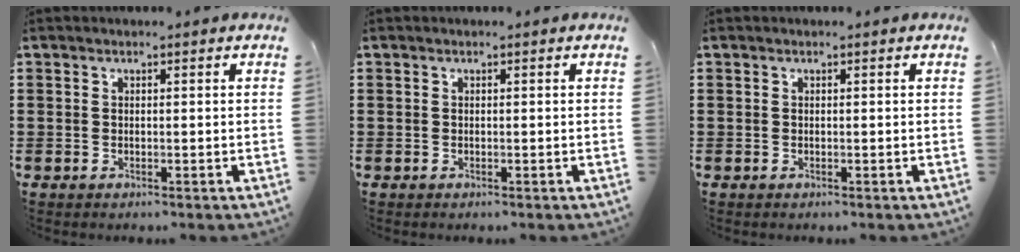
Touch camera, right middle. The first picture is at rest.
{"total": 0.0}
{"total": 0.0}